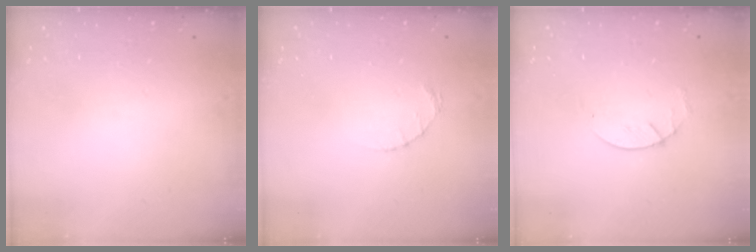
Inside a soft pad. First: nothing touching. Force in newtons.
{"total": 1.2, "press": 1.1, "slide": 0.2}
{"total": 2.9, "press": 2.9, "slide": 0.4}